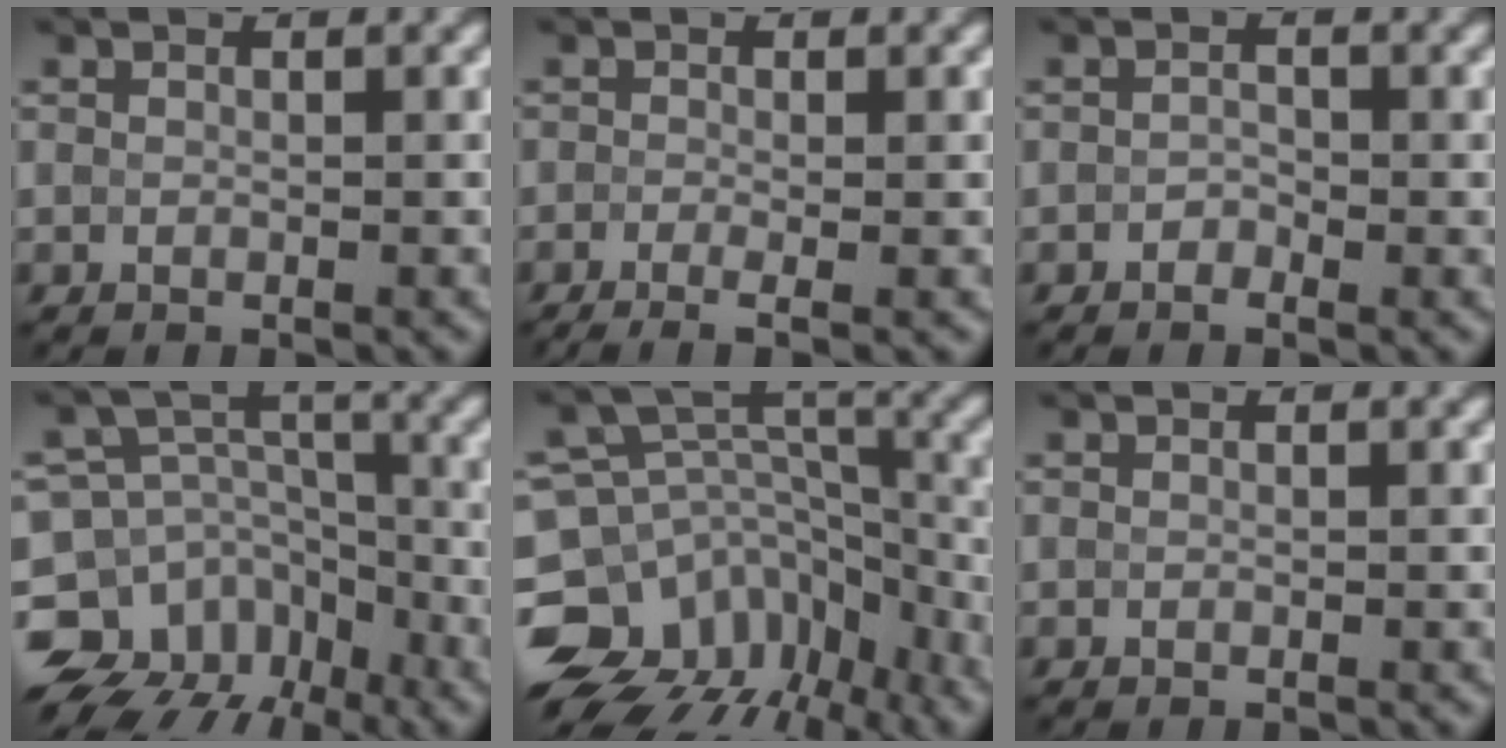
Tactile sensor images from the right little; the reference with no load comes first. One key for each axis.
{"total": 2.9, "fx": -1.9, "fy": 0.6, "fz": 2.1, "tx": -0.024, "ty": -0.006, "tz": -0.026}
{"total": 1.1, "fx": -1.0, "fy": 0.0, "fz": -0.5, "tx": 0.002, "ty": 0.000, "tz": -0.012}
{"total": 11.3, "fx": -7.7, "fy": 8.0, "fz": 1.8, "tx": -0.053, "ty": 0.004, "tz": -0.120}
{"total": 11.9, "fx": -8.6, "fy": 7.8, "fz": 2.6, "tx": -0.060, "ty": 0.020, "tz": -0.114}
{"total": 0.0}